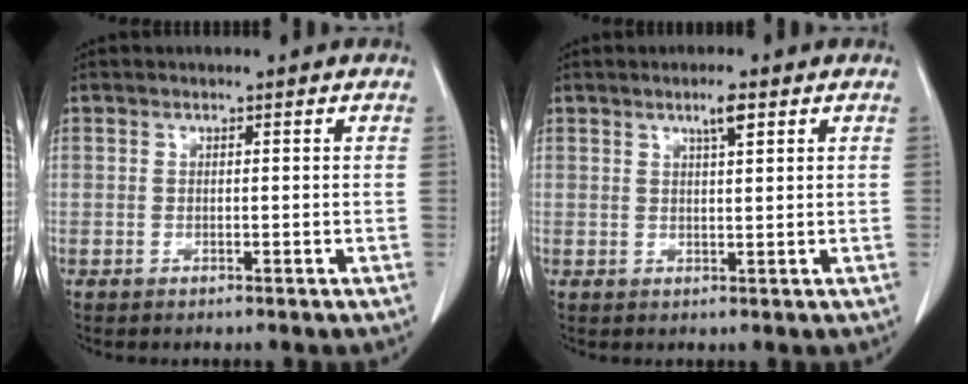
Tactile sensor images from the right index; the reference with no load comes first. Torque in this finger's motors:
{"motor_torque": [0.04, 0.06, 0.02, 0.01]}